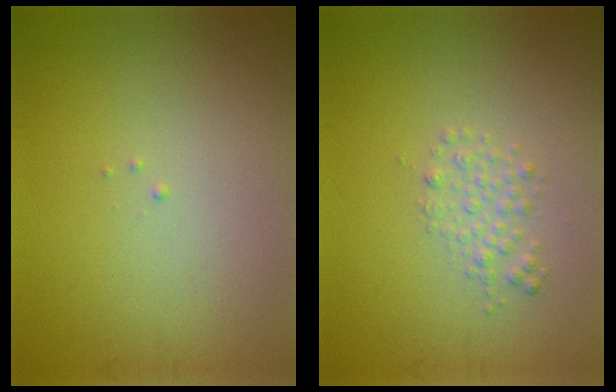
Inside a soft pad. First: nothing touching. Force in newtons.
{"total": 1.5, "press": 1.5, "slide": 0.0}